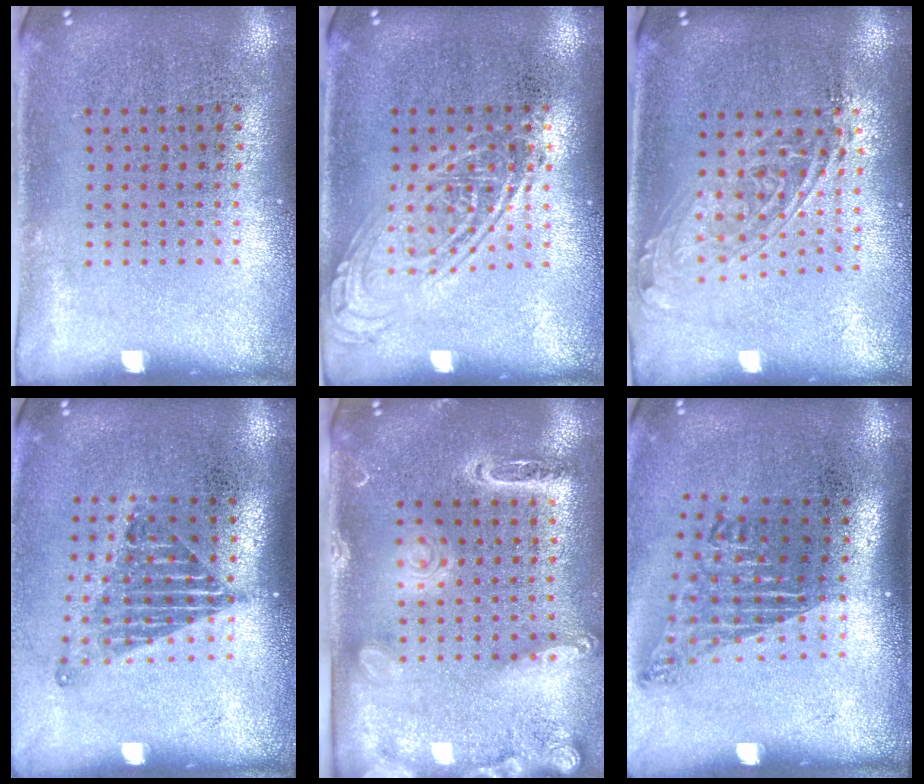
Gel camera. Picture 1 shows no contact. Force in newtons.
{"total": 2.5, "press": 2.5, "slide": 0.3}
{"total": 1.7, "press": 1.4, "slide": 0.9}
{"total": 1.4, "press": 1.1, "slide": 0.9}
{"total": 2.2, "press": 1.9, "slide": 1.1}
{"total": 1.7, "press": 1.1, "slide": 1.3}